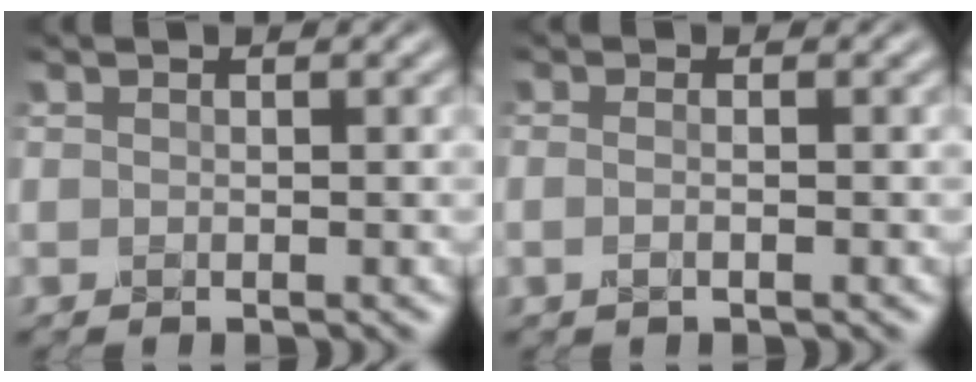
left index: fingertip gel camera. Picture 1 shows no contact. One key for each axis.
{"total": 1.6, "fx": -0.1, "fy": 0.8, "fz": 1.4, "tx": -0.014, "ty": -0.008, "tz": -0.016}